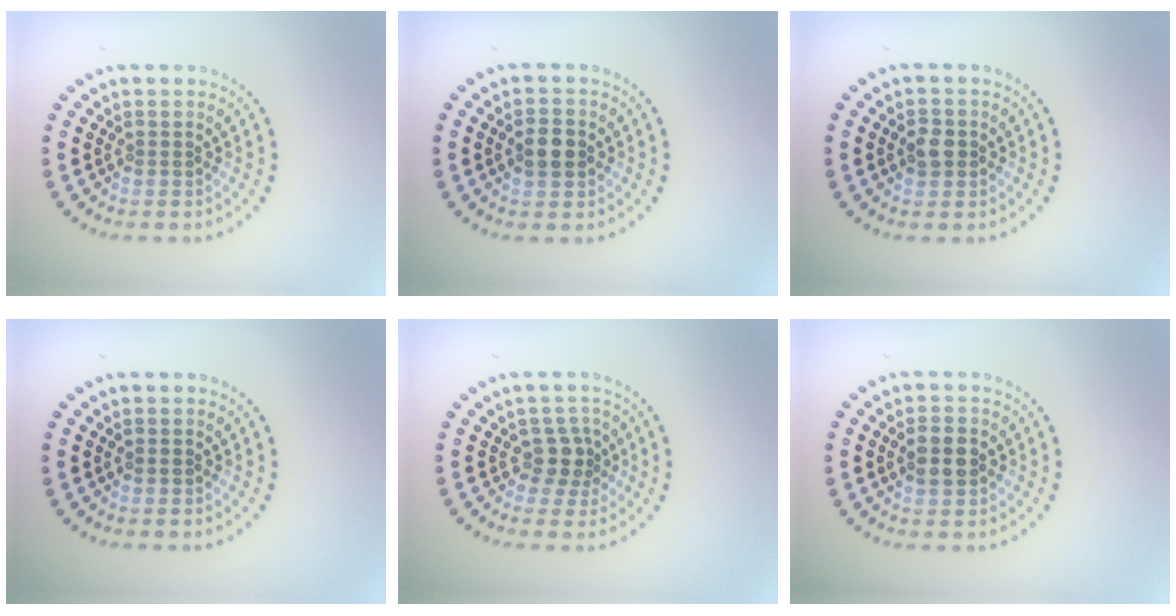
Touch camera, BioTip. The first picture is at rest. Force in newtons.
{"total": 2.9, "press": 2.9, "slide": 0.0}
{"total": 2.0, "press": 2.0, "slide": 0.3}
{"total": 0.7, "press": 0.7, "slide": 0.0}
{"total": 2.3, "press": 1.8, "slide": 1.3}
{"total": 3.0, "press": 3.0, "slide": 0.0}